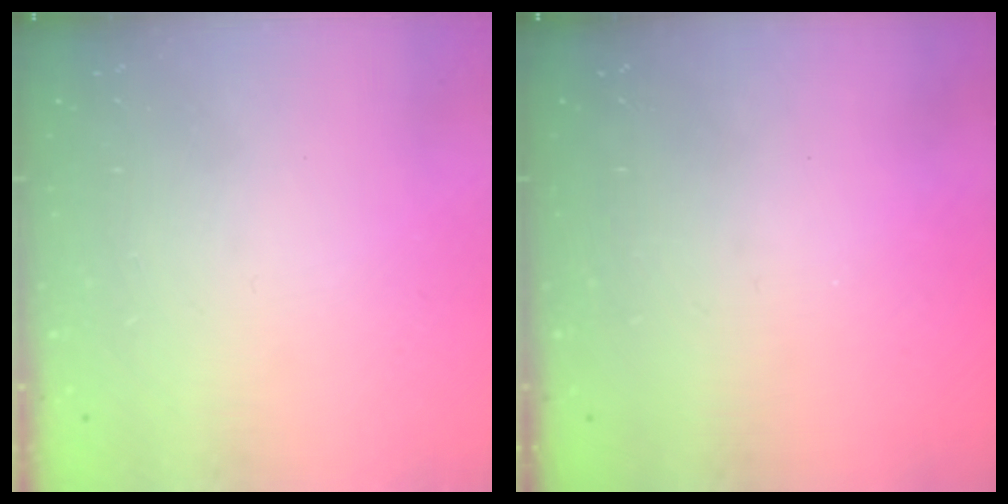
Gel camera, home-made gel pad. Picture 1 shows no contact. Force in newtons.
{"total": 0.0}